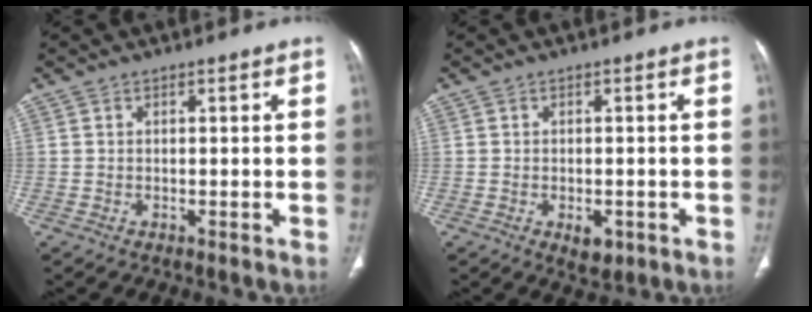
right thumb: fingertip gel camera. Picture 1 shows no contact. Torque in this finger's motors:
{"motor_torque": [0.52, 0.33, 0.11, 0.04, 0.02]}